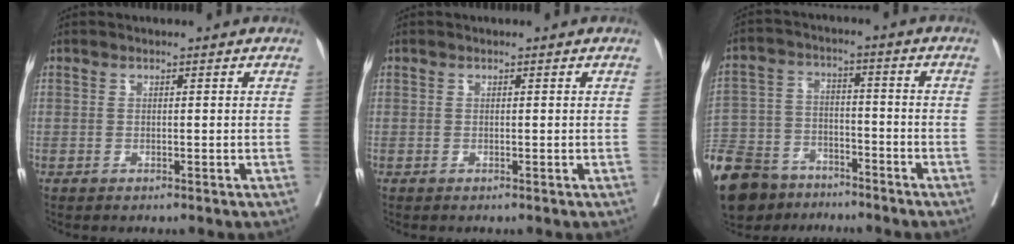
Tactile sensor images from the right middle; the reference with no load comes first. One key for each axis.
{"total": 0.0}
{"total": 19.5, "fx": -14.9, "fy": 9.5, "fz": 8.2, "tx": -0.224, "ty": -0.014, "tz": -0.250}